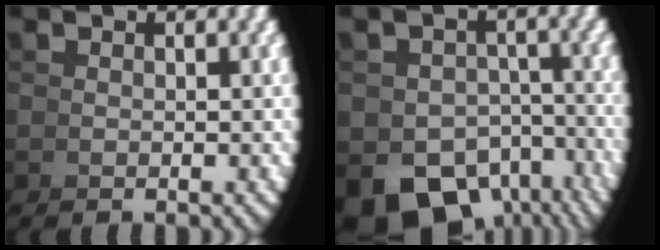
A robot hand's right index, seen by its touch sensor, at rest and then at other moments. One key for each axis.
{"total": 11.7, "fx": -6.4, "fy": 8.2, "fz": 5.4, "tx": -0.100, "ty": -0.059, "tz": -0.085}